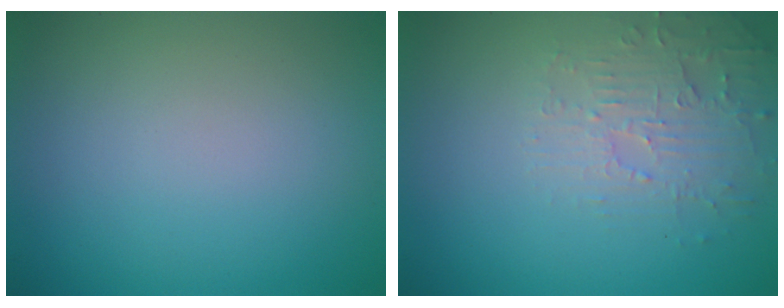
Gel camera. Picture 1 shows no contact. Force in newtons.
{"total": 3.2, "press": 3.1, "slide": 0.7}